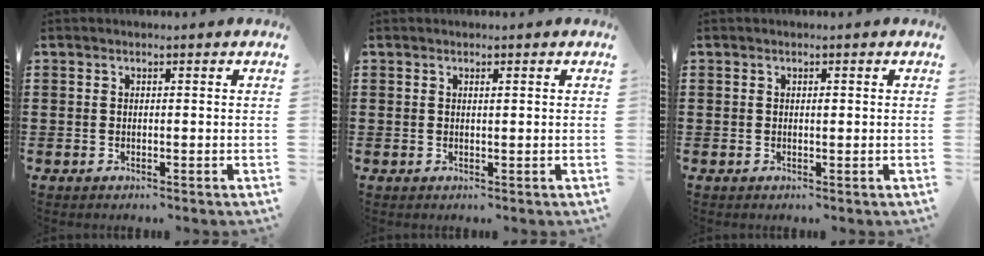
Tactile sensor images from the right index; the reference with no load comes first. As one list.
[{"total": 0.6, "force": [0.2, 0.1, 0.5], "torque": [-0.010, 0.000, 0.005]}, {"total": 0.6, "force": [0.1, 0.2, 0.5], "torque": [-0.011, -0.001, 0.003]}]